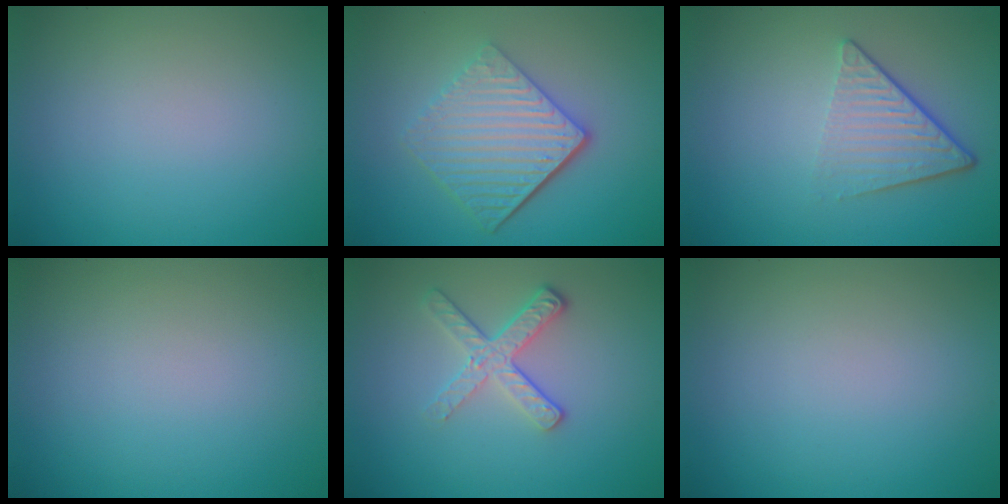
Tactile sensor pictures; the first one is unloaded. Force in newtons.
{"total": 5.8, "press": 4.0, "slide": 4.2}
{"total": 4.6, "press": 2.9, "slide": 3.5}
{"total": 0.0}
{"total": 3.0, "press": 2.6, "slide": 1.6}
{"total": 0.0}